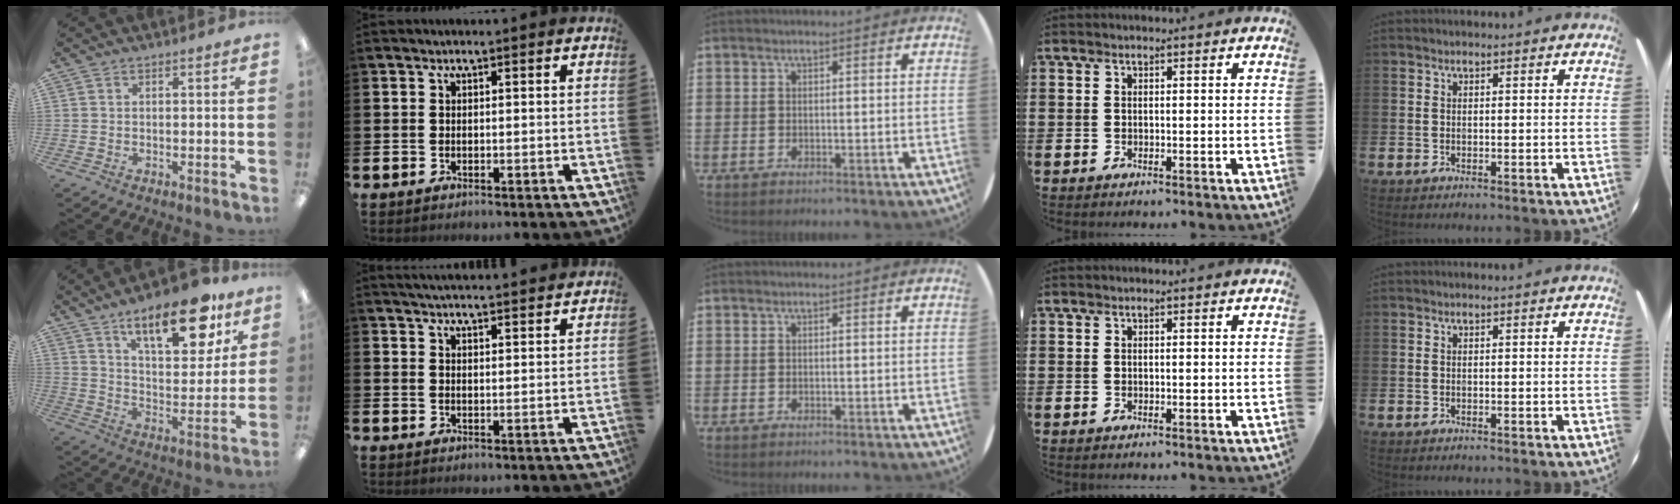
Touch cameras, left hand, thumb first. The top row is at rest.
{"thumb": {"total": 19.3, "force": [12.7, 7.7, 12.3], "torque": [-0.169, -0.070, 0.204]}, "index": {"total": 3.9, "force": [3.8, -0.4, 0.0], "torque": [-0.007, -0.027, 0.068]}}